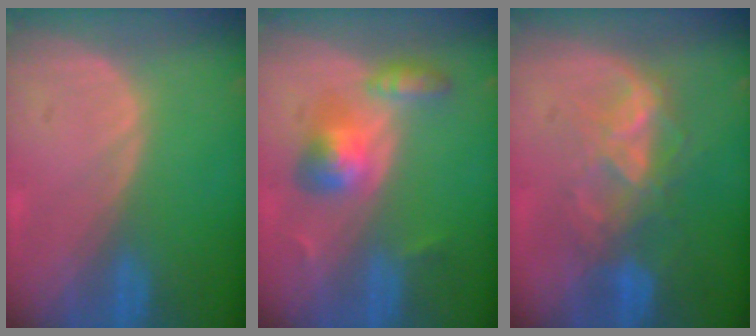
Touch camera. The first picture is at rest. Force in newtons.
{"total": 5.7, "press": 5.5, "slide": 1.5}
{"total": 7.1, "press": 6.7, "slide": 2.4}